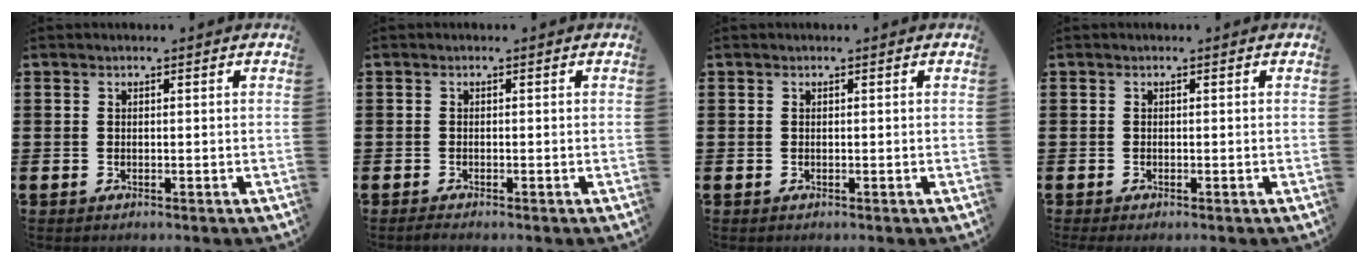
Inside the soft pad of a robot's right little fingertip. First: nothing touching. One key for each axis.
{"total": 0.6, "fx": -0.5, "fy": 0.0, "fz": 0.3, "tx": -0.006, "ty": -0.003, "tz": -0.009}
{"total": 0.0}
{"total": 0.0}